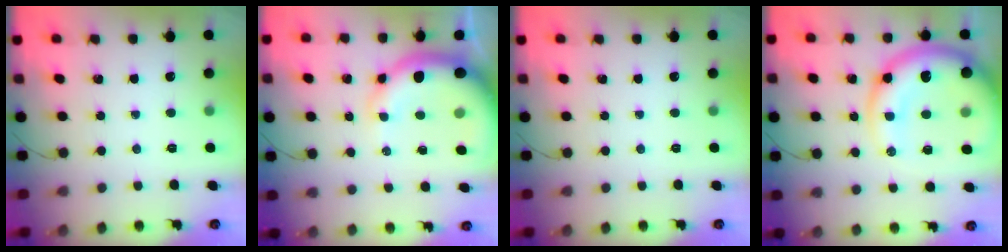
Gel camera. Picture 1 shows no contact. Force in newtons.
{"total": 12.8, "press": 12.3, "slide": 3.4}
{"total": 0.0}
{"total": 19.3, "press": 18.8, "slide": 4.4}